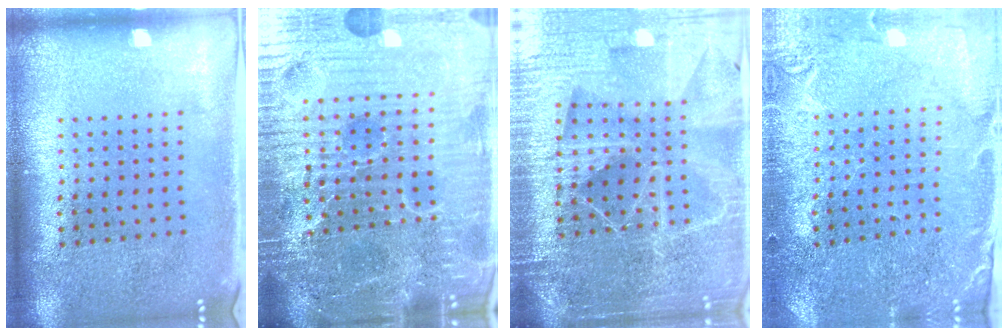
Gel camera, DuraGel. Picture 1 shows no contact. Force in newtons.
{"total": 7.3, "press": 6.5, "slide": 3.3}
{"total": 5.6, "press": 5.0, "slide": 2.6}
{"total": 0.5, "press": 0.5, "slide": 0.2}